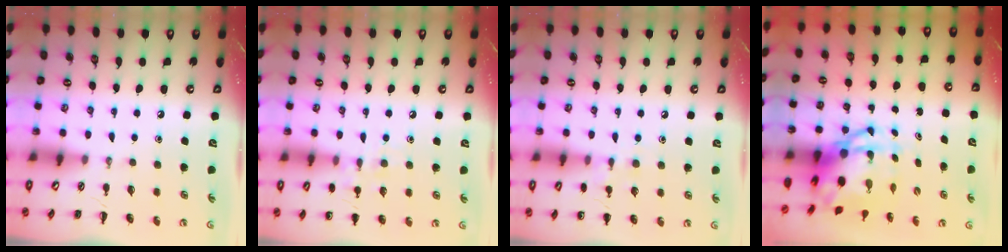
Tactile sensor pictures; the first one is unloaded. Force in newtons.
{"total": 8.4, "press": 8.2, "slide": 1.9}
{"total": 6.8, "press": 6.6, "slide": 1.9}
{"total": 8.3, "press": 7.9, "slide": 2.4}